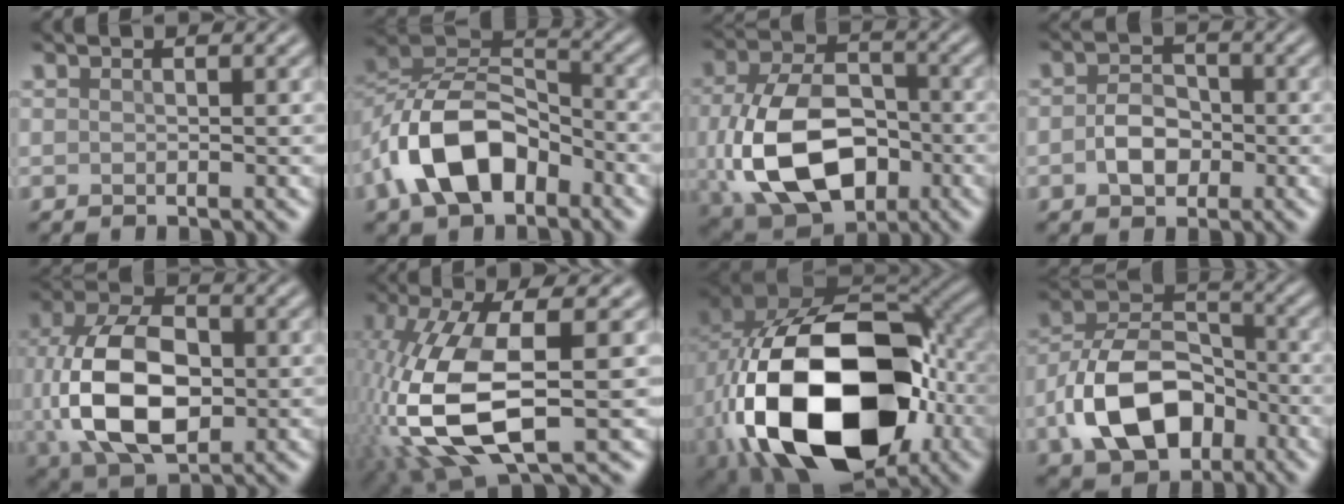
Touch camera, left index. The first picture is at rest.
{"total": 9.0, "force": [-4.2, 5.2, 6.0], "torque": [-0.117, 0.018, -0.087]}
{"total": 11.7, "force": [-2.3, 8.0, 8.3], "torque": [-0.177, -0.023, -0.040]}
{"total": 3.0, "force": [-0.7, 2.3, 1.9], "torque": [-0.035, 0.002, -0.017]}
{"total": 11.6, "force": [-0.5, 7.5, 8.8], "torque": [-0.190, -0.002, -0.008]}
{"total": 11.1, "force": [-1.9, 4.3, 10.1], "torque": [-0.232, -0.003, -0.039]}
{"total": 20.1, "force": [-4.9, 12.6, 14.9], "torque": [-0.298, -0.035, -0.067]}
{"total": 9.8, "force": [-3.5, 6.3, 6.6], "torque": [-0.128, 0.010, -0.073]}